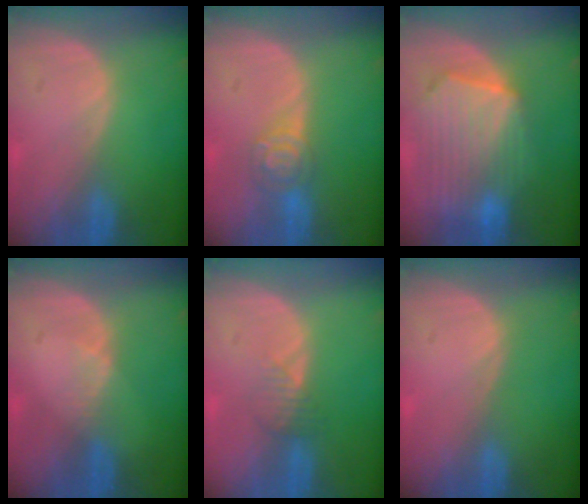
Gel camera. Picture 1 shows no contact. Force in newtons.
{"total": 4.2, "press": 4.2, "slide": 0.3}
{"total": 10.7, "press": 9.4, "slide": 5.2}
{"total": 1.1, "press": 1.1, "slide": 0.2}
{"total": 2.1, "press": 2.1, "slide": 0.2}
{"total": 0.0}